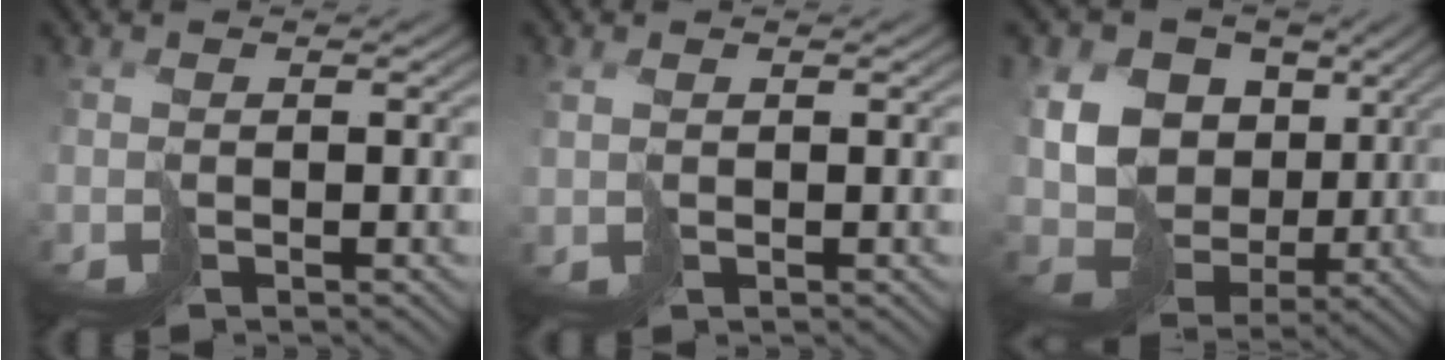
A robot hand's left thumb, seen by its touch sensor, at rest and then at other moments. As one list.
[{"total": 0.8, "force": [0.8, 0.2, 0.2], "torque": [-0.008, 0.001, 0.019]}, {"total": 14.1, "force": [3.8, 11.4, 7.3], "torque": [-0.203, 0.018, 0.082]}]